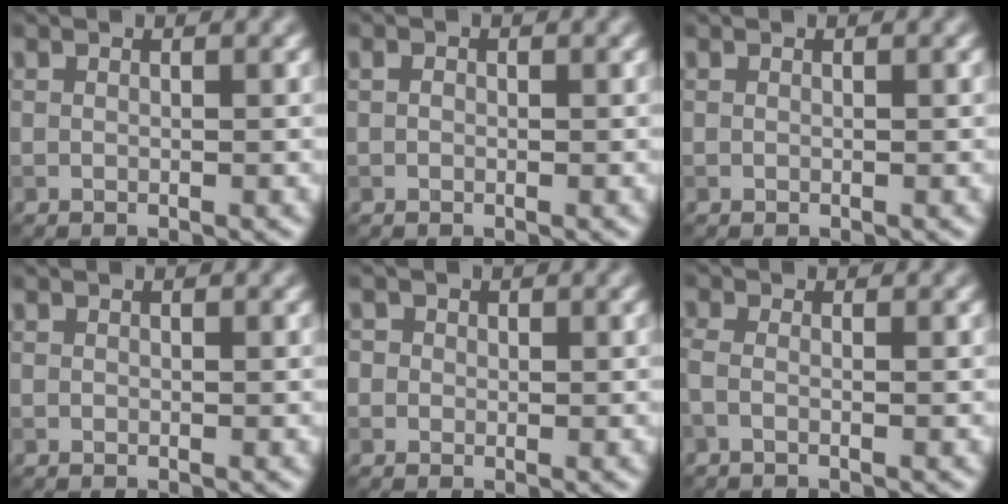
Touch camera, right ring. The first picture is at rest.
{"total": 0.7, "force": [0.1, 0.6, 0.4], "torque": [-0.006, -0.002, -0.001]}
{"total": 0.0}
{"total": 0.0}
{"total": 2.2, "force": [0.8, 1.9, 0.8], "torque": [0.000, 0.012, -0.003]}
{"total": 1.4, "force": [-0.5, 0.7, 1.2], "torque": [-0.019, -0.004, -0.015]}